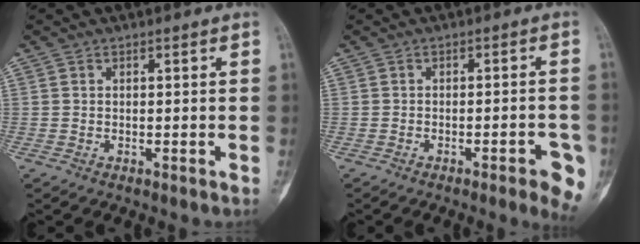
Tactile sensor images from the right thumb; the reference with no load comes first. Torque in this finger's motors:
{"motor_torque": [-0.31, 0.05, -0.03, 0.29, 0.01]}